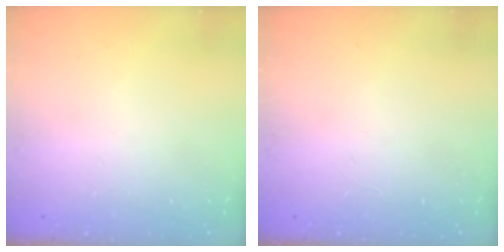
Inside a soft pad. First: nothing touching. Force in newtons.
{"total": 0.0}